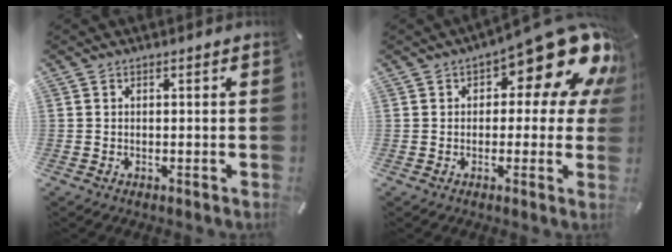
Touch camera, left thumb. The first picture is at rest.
{"total": 18.1, "force": [9.1, 7.8, 13.6], "torque": [-0.168, -0.066, 0.148]}